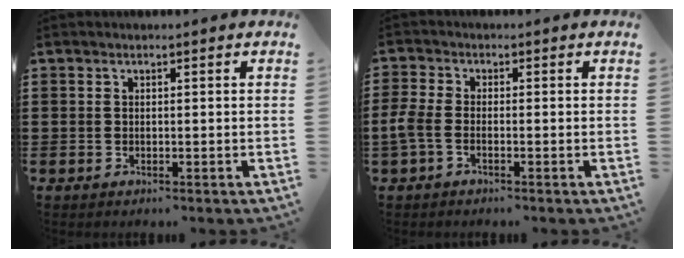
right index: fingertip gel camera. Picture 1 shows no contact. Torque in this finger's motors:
{"motor_torque": [1.08, 1.06, 0.34, 0.08]}